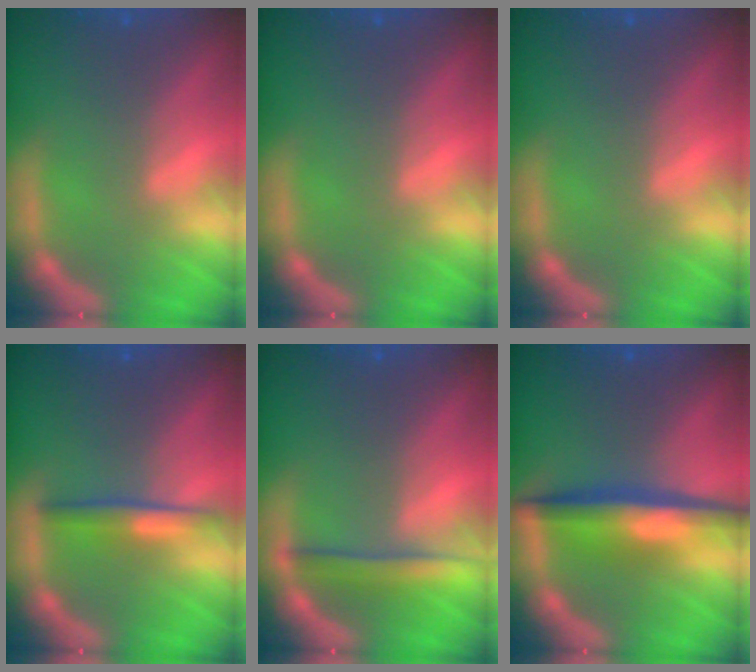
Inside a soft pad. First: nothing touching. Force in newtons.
{"total": 0.0}
{"total": 0.0}
{"total": 2.4}
{"total": 2.9}
{"total": 5.5}